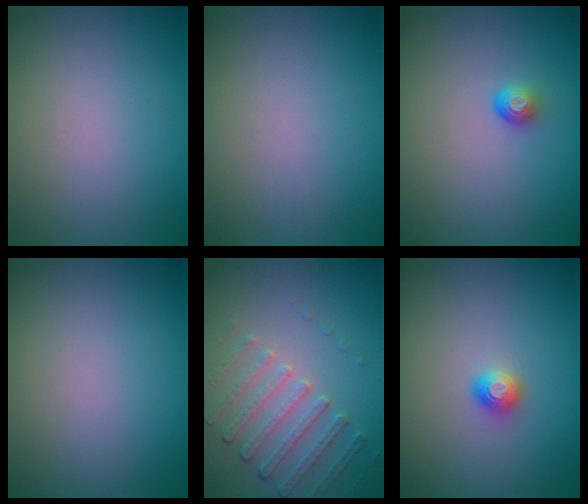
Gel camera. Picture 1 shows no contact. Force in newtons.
{"total": 0.0}
{"total": 1.5, "press": 1.0, "slide": 1.1}
{"total": 0.0}
{"total": 2.5, "press": 2.2, "slide": 1.3}
{"total": 1.2, "press": 1.1, "slide": 0.2}